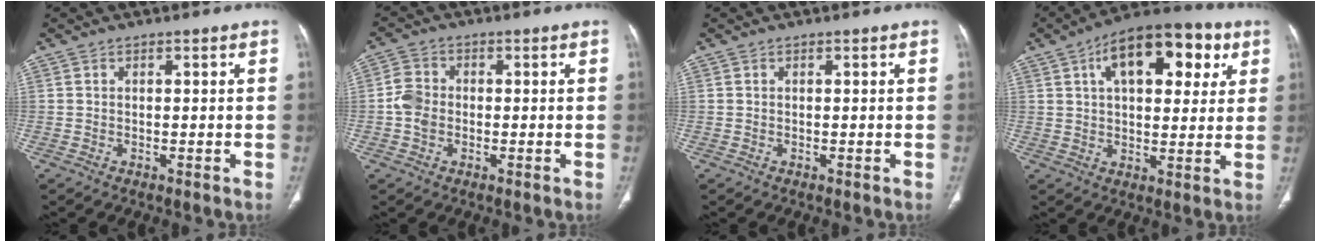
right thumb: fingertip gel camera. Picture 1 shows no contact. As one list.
[{"total": 4.5, "force": [-0.7, 3.6, 2.6], "torque": [-0.048, 0.009, -0.019]}, {"total": 0.0}, {"total": 18.1, "force": [7.0, 9.4, 13.8], "torque": [-0.163, 0.006, 0.101]}]